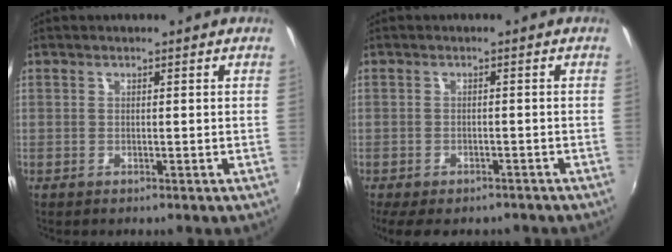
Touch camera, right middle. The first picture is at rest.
{"total": 8.1, "force": [-6.2, 3.3, 4.1], "torque": [-0.091, -0.031, -0.091]}